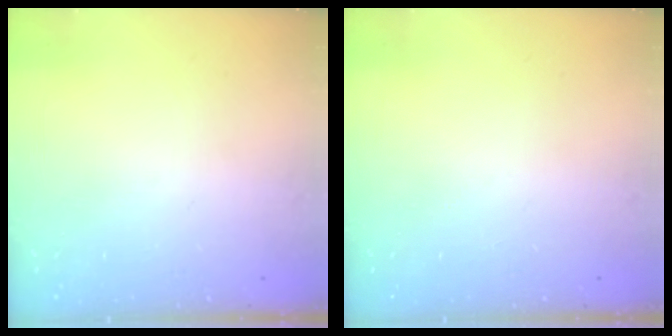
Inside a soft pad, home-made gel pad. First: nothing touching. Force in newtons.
{"total": 0.0}